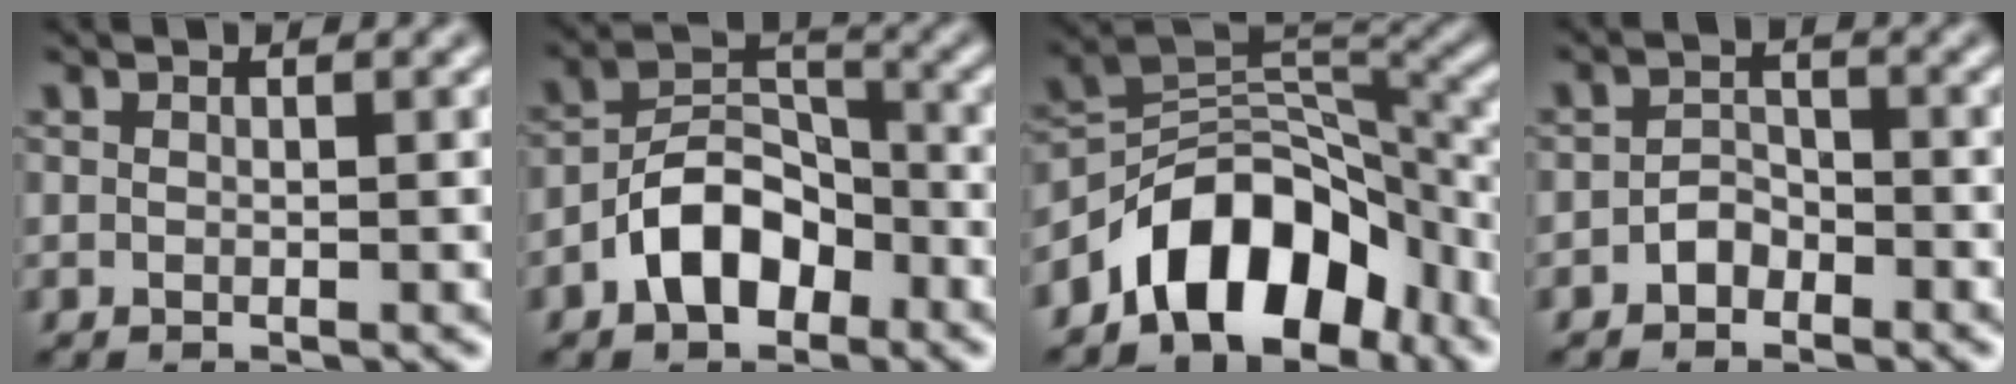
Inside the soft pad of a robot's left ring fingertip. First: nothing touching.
{"total": 5.9, "force": [-3.1, 3.6, 3.6], "torque": [-0.054, 0.010, -0.065]}
{"total": 9.5, "force": [-5.6, 5.5, 5.4], "torque": [-0.057, 0.012, -0.103]}
{"total": 1.7, "force": [-1.2, 1.1, 0.6], "torque": [-0.010, 0.010, -0.023]}